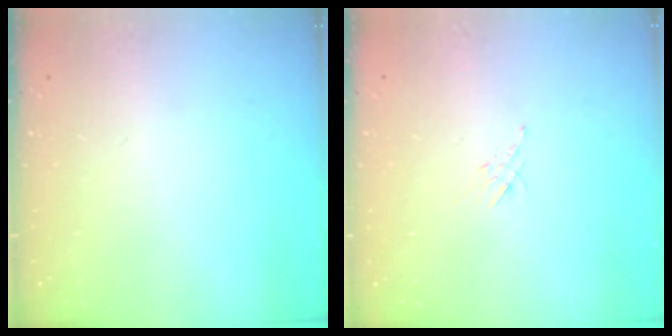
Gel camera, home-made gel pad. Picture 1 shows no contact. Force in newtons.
{"total": 2.1, "press": 2.0, "slide": 0.5}